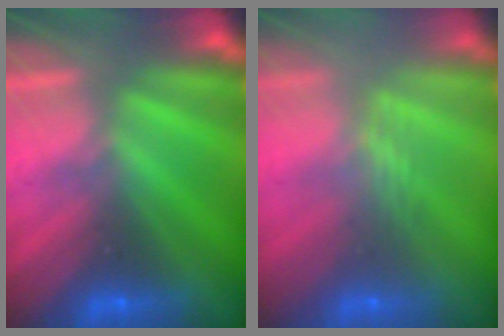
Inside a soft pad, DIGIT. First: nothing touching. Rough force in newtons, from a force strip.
{"total": 2.4}